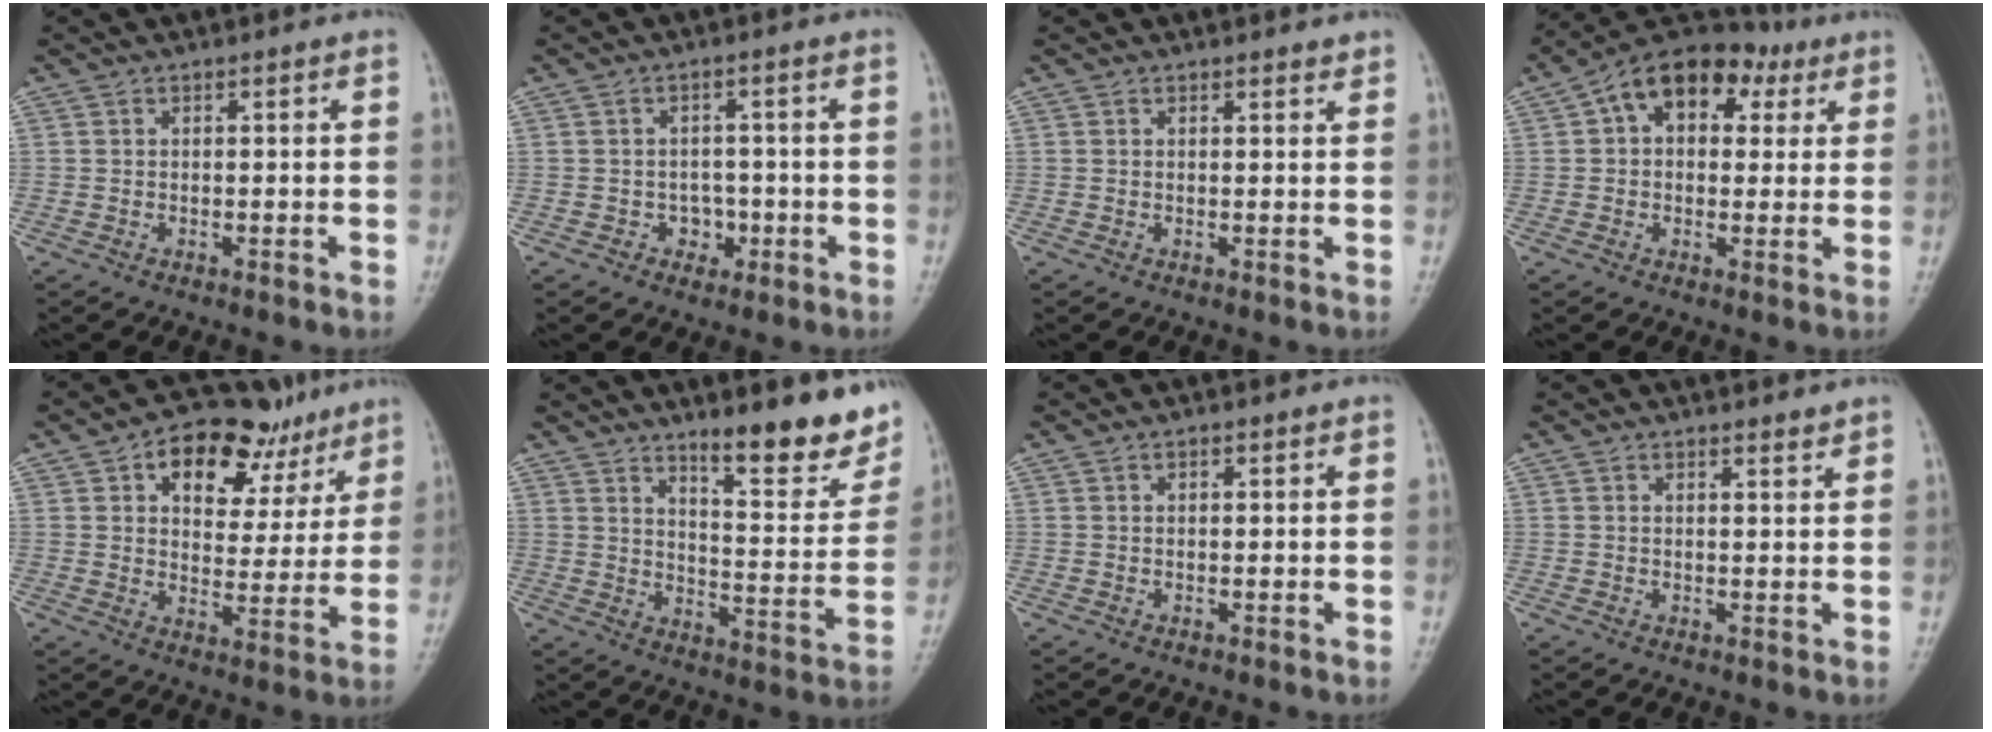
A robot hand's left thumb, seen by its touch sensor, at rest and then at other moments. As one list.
[{"total": 3.4, "force": [-1.3, 2.8, 1.4], "torque": [0.008, 0.011, -0.019]}, {"total": 1.1, "force": [1.0, 0.3, 0.3], "torque": [0.000, -0.006, 0.012]}, {"total": 13.4, "force": [4.6, 8.8, 8.9], "torque": [-0.092, 0.023, 0.063]}, {"total": 16.2, "force": [8.9, 9.5, 9.6], "torque": [-0.083, -0.015, 0.133]}, {"total": 14.2, "force": [10.1, 3.4, 9.5], "torque": [-0.089, -0.077, 0.149]}, {"total": 0.6, "force": [0.4, 0.3, 0.4], "torque": [-0.005, -0.001, 0.005]}, {"total": 1.4, "force": [1.3, 0.2, 0.5], "torque": [-0.001, -0.012, 0.021]}]